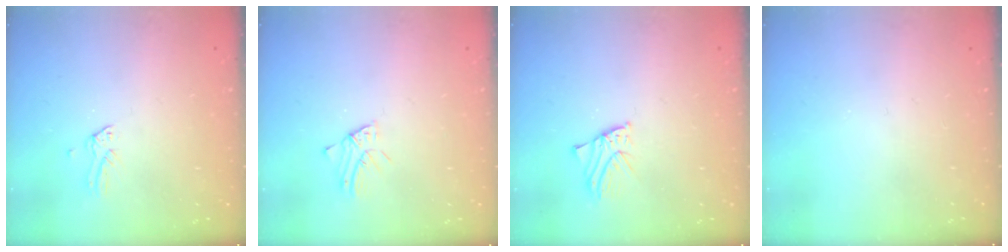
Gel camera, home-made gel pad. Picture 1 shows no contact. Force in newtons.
{"total": 1.6, "press": 1.6, "slide": 0.1}
{"total": 1.9, "press": 1.9, "slide": 0.1}
{"total": 0.0}